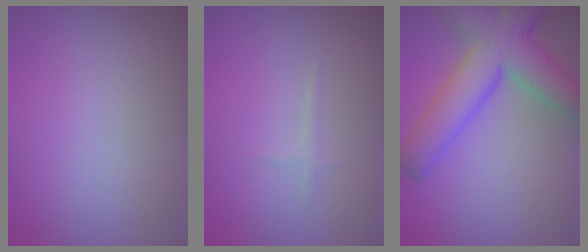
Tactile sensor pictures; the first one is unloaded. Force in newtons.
{"total": 0.6, "press": 0.6, "slide": 0.0}
{"total": 9.0, "press": 9.0, "slide": 0.4}